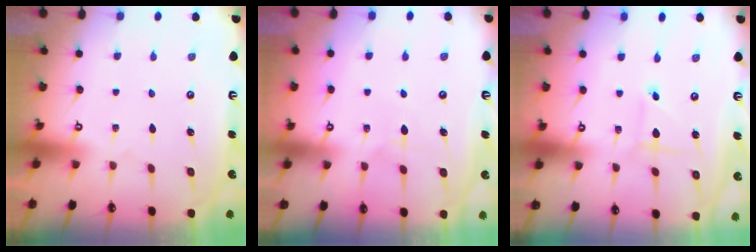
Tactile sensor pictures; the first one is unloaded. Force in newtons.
{"total": 5.2, "press": 5.2, "slide": 0.5}
{"total": 1.4, "press": 1.3, "slide": 0.1}